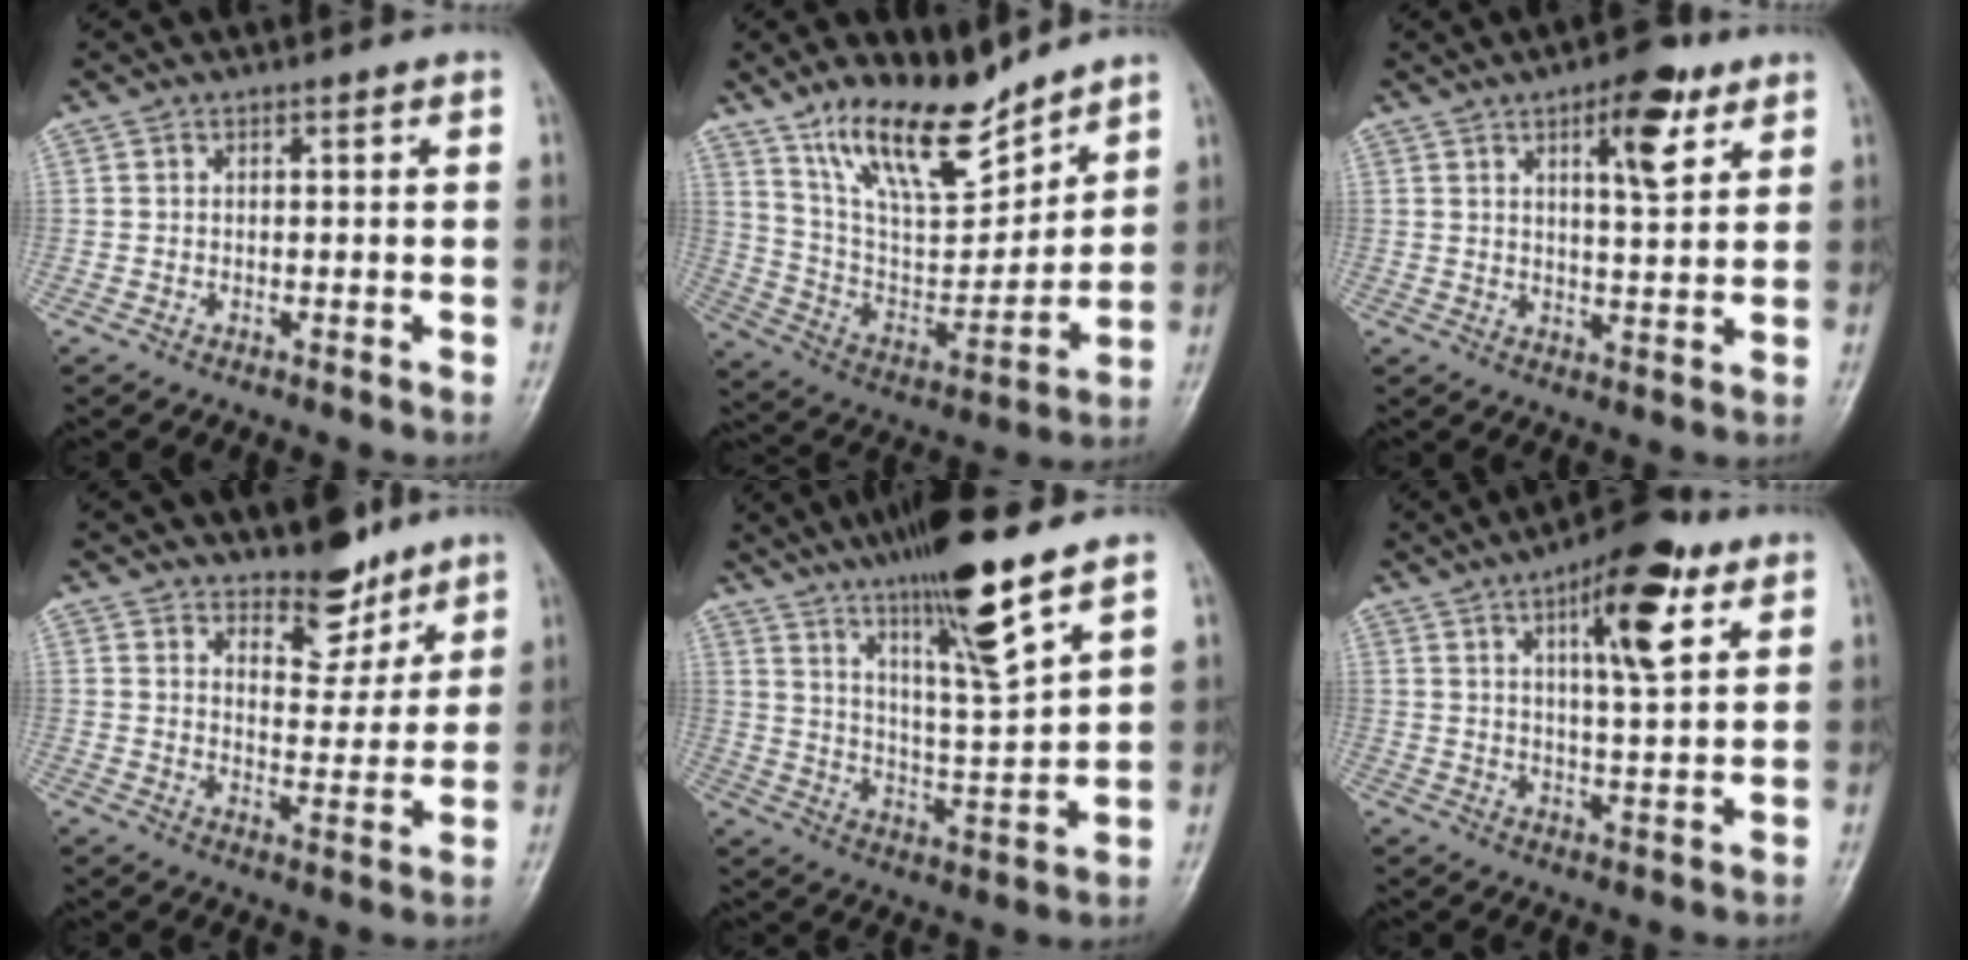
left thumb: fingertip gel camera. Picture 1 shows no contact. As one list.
[{"total": 17.2, "force": [13.0, 5.8, 9.7], "torque": [-0.130, -0.075, 0.245]}, {"total": 8.4, "force": [4.4, 2.8, 6.6], "torque": [-0.085, -0.022, 0.063]}, {"total": 8.2, "force": [6.6, 3.7, 3.3], "torque": [-0.016, -0.054, 0.107]}, {"total": 16.0, "force": [10.6, 1.3, 11.8], "torque": [-0.198, -0.061, 0.186]}, {"total": 12.4, "force": [5.8, 3.7, 10.3], "torque": [-0.141, -0.020, 0.085]}]